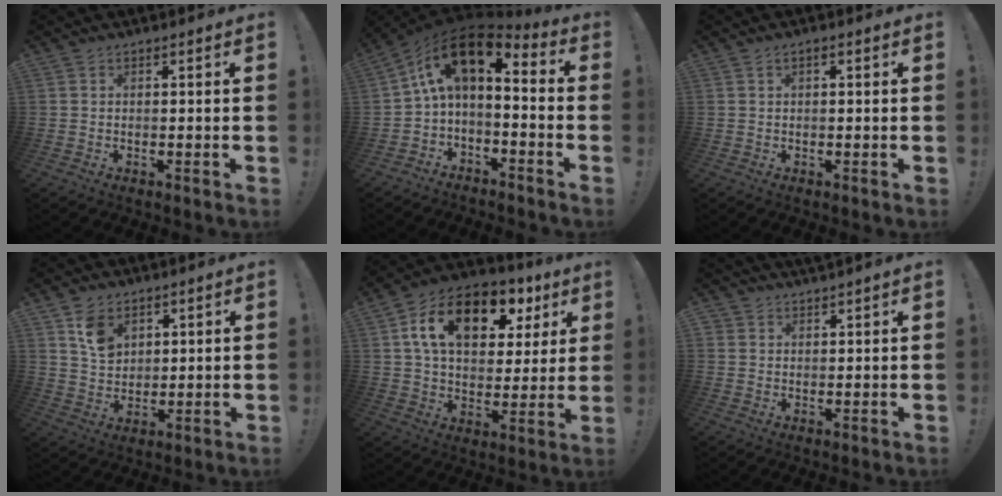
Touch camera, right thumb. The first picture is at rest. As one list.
[{"total": 10.4, "force": [3.5, 5.0, 8.5], "torque": [-0.143, -0.021, 0.065]}, {"total": 0.8, "force": [0.2, 0.3, 0.7], "torque": [-0.018, 0.002, 0.003]}, {"total": 8.6, "force": [4.7, 6.2, 3.7], "torque": [-0.053, -0.019, 0.092]}, {"total": 17.9, "force": [8.0, 10.7, 11.9], "torque": [-0.193, -0.028, 0.139]}, {"total": 2.4, "force": [2.4, 0.2, -0.1], "torque": [0.003, -0.018, 0.046]}]